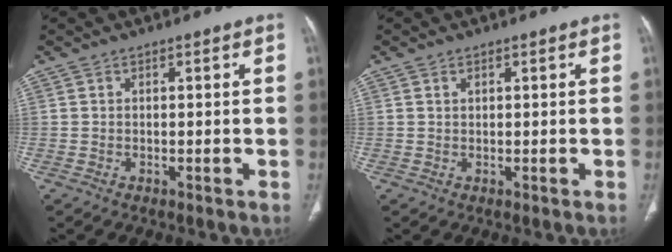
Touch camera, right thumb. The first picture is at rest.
{"total": 0.7, "force": [0.4, 0.4, 0.4], "torque": [-0.006, -0.002, 0.007]}